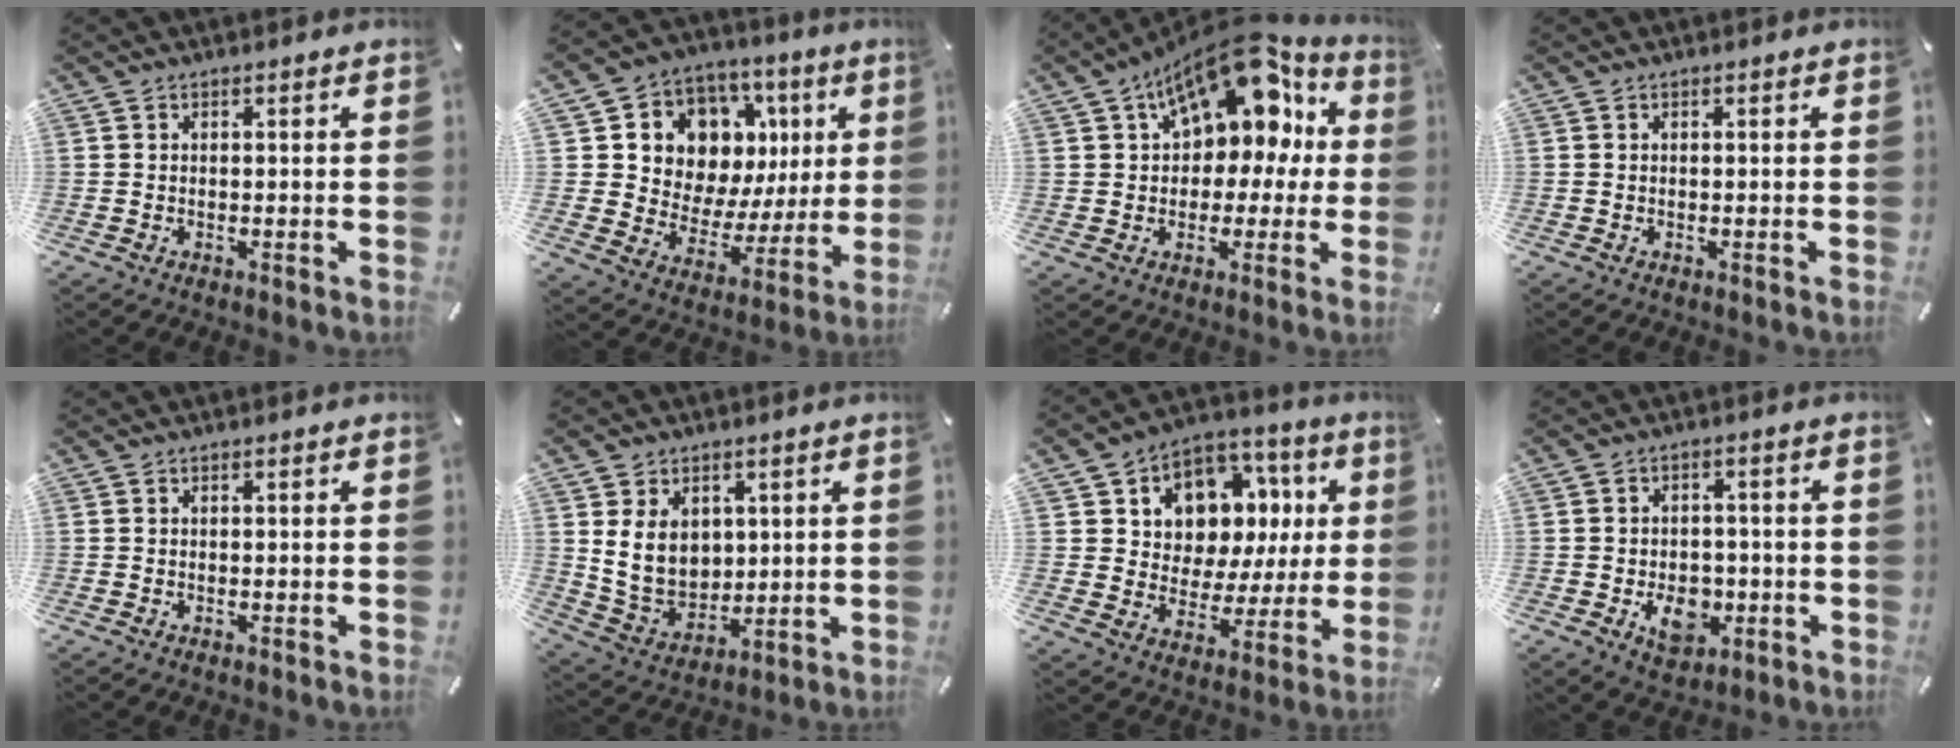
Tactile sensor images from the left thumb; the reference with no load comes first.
{"total": 11.6, "force": [5.1, 9.9, 3.3], "torque": [-0.048, -0.059, 0.101]}
{"total": 16.9, "force": [8.7, 9.9, 10.7], "torque": [-0.160, -0.054, 0.150]}
{"total": 0.0}
{"total": 0.0}
{"total": 10.3, "force": [3.3, 8.7, 4.5], "torque": [-0.099, -0.018, 0.065]}
{"total": 10.0, "force": [4.0, 8.6, 3.1], "torque": [-0.052, -0.044, 0.079]}
{"total": 9.2, "force": [-2.5, 6.8, 5.5], "torque": [-0.075, 0.006, -0.042]}